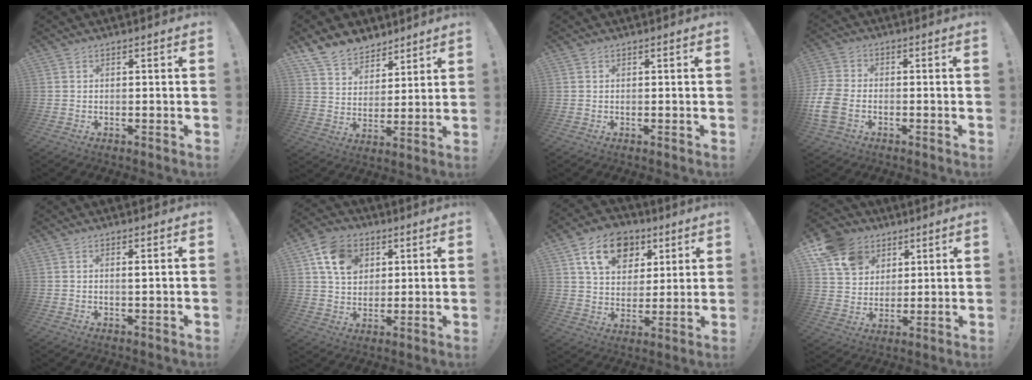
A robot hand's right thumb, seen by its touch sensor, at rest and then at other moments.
{"total": 10.8, "force": [8.6, 6.3, 2.0], "torque": [-0.048, -0.066, 0.172]}
{"total": 0.0}
{"total": 9.7, "force": [-3.1, 6.8, 6.2], "torque": [-0.149, 0.016, -0.052]}
{"total": 1.0, "force": [0.2, -0.2, 1.0], "torque": [-0.011, -0.005, 0.001]}
{"total": 12.8, "force": [5.5, 9.8, 6.2], "torque": [-0.101, -0.011, 0.109]}
{"total": 16.0, "force": [7.6, 11.3, 8.5], "torque": [-0.121, -0.026, 0.141]}
{"total": 13.0, "force": [6.7, 10.1, 4.8], "torque": [-0.070, -0.035, 0.133]}